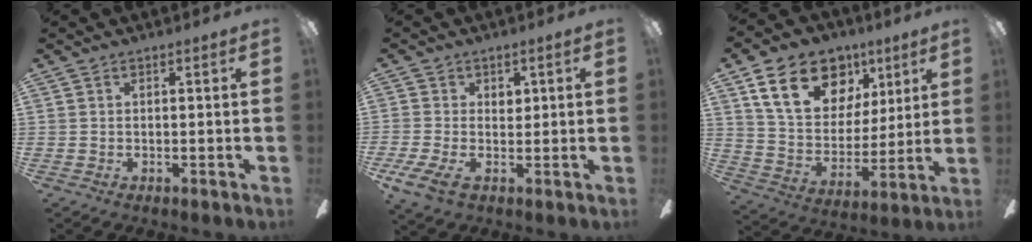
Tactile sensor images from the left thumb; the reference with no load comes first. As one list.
[{"total": 6.7, "force": [-0.3, 4.6, 4.8], "torque": [-0.089, 0.000, -0.008]}, {"total": 21.1, "force": [10.7, 14.1, 11.5], "torque": [-0.185, -0.035, 0.195]}]